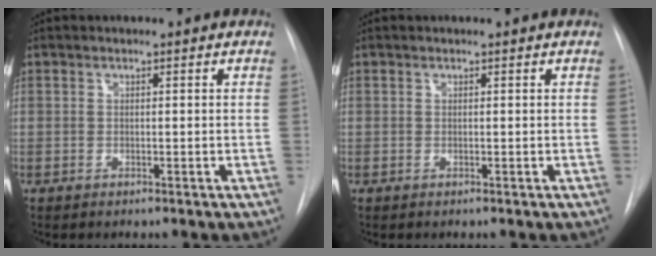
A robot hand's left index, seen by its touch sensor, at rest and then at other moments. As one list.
[{"total": 0.0}]